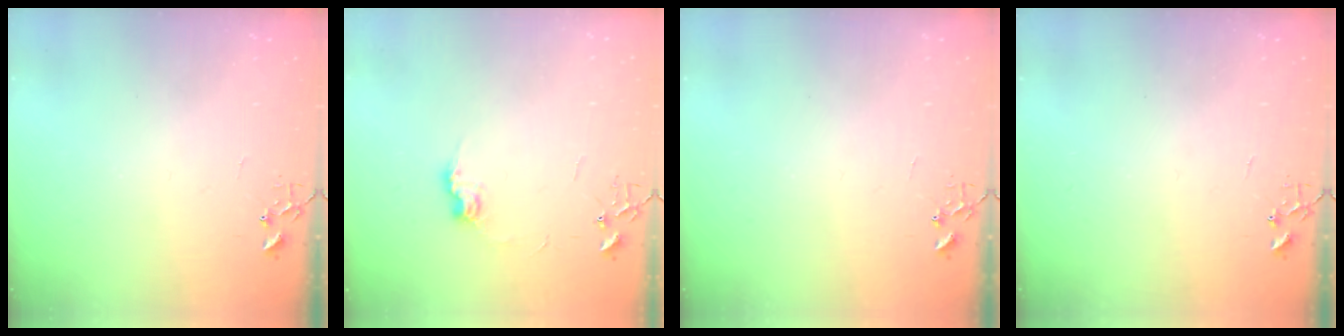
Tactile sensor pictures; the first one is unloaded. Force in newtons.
{"total": 8.5, "press": 8.4, "slide": 0.7}
{"total": 0.0}
{"total": 0.0}